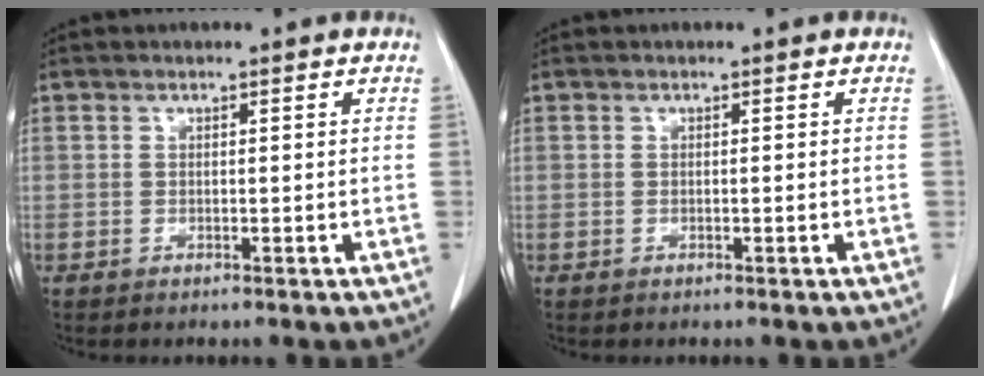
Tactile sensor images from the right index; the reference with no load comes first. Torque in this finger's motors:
{"motor_torque": [-0.07, 0.04, -0.02, -0.01]}